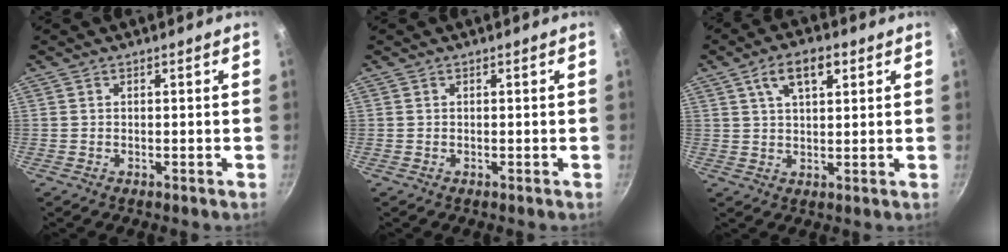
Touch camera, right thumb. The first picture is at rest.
{"total": 0.0}
{"total": 7.6, "force": [3.4, 3.7, 5.8], "torque": [-0.084, 0.001, 0.056]}